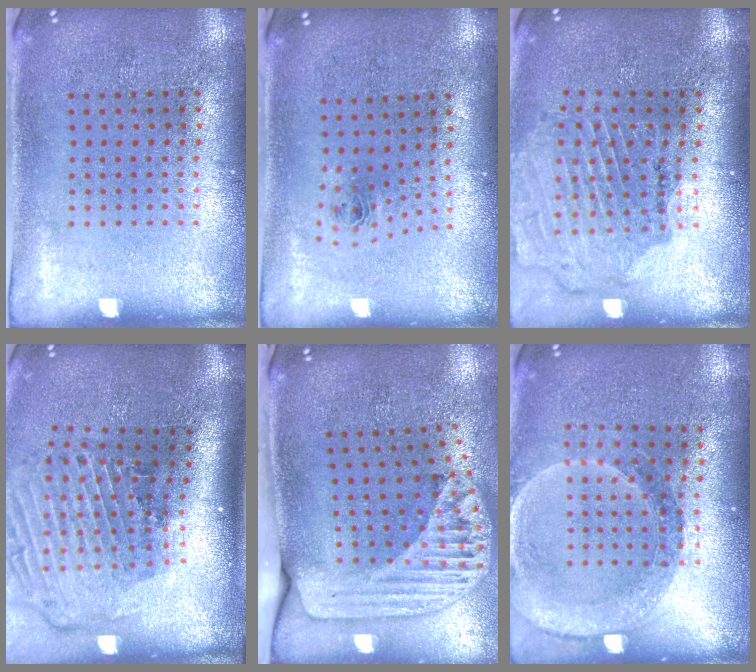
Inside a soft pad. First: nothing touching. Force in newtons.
{"total": 0.8, "press": 0.3, "slide": 0.7}
{"total": 1.6, "press": 1.6, "slide": 0.1}
{"total": 3.0, "press": 2.0, "slide": 2.2}
{"total": 2.4, "press": 1.7, "slide": 1.6}
{"total": 1.5, "press": 1.5, "slide": 0.3}